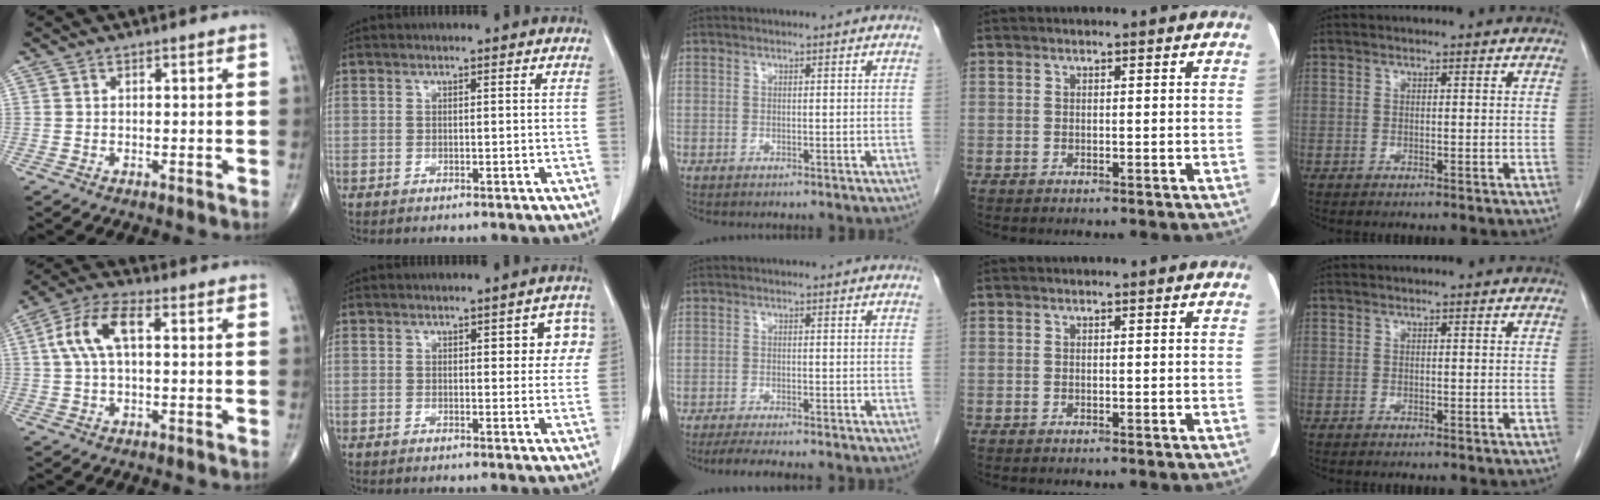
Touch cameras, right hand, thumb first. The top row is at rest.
{"thumb": {"total": 9.1, "force": [1.7, 4.1, 7.9], "torque": [-0.167, 0.031, 0.027]}, "index": {"total": 5.5, "force": [1.7, 2.5, 4.6], "torque": [-0.034, 0.017, 0.016]}, "middle": {"total": 6.7, "force": [-5.7, 0.6, 3.5], "torque": [-0.048, -0.013, -0.084]}}